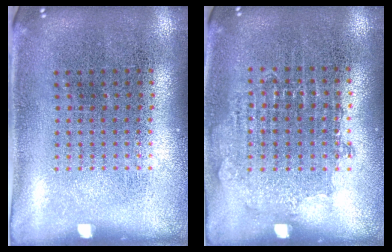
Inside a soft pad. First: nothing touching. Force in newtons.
{"total": 0.8, "press": 0.8, "slide": 0.3}